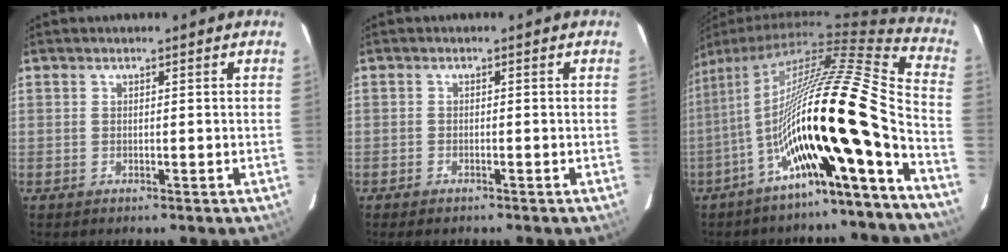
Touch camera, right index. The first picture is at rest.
{"total": 1.8, "force": [-1.6, 0.5, 0.7], "torque": [-0.023, -0.003, -0.031]}
{"total": 19.9, "force": [-7.0, 0.1, 18.6], "torque": [-0.279, -0.038, -0.129]}